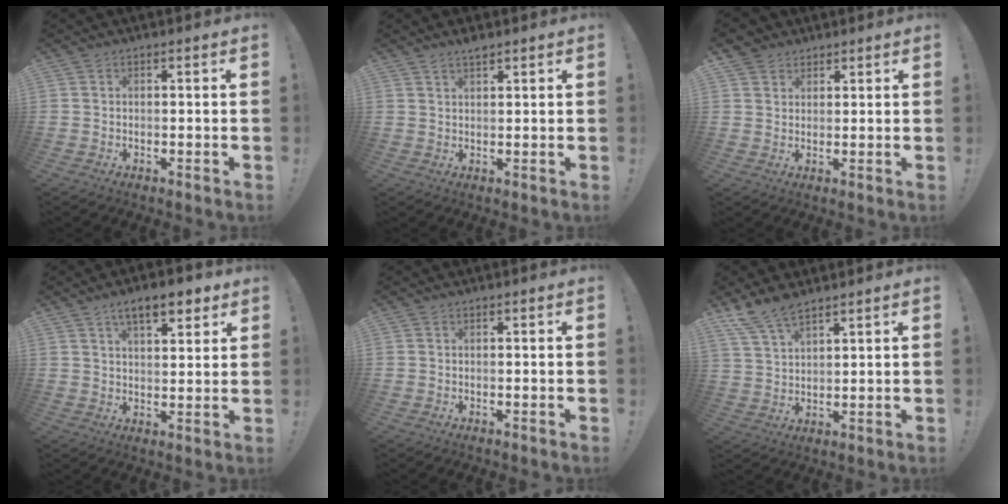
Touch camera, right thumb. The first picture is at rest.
{"total": 2.6, "force": [2.3, 0.5, 1.1], "torque": [-0.008, -0.017, 0.037]}
{"total": 4.0, "force": [2.7, 3.0, 0.3], "torque": [0.005, -0.017, 0.050]}
{"total": 9.1, "force": [5.5, 3.5, 6.3], "torque": [-0.087, -0.020, 0.093]}
{"total": 0.0}
{"total": 8.2, "force": [6.8, 2.9, 3.4], "torque": [-0.078, -0.030, 0.135]}